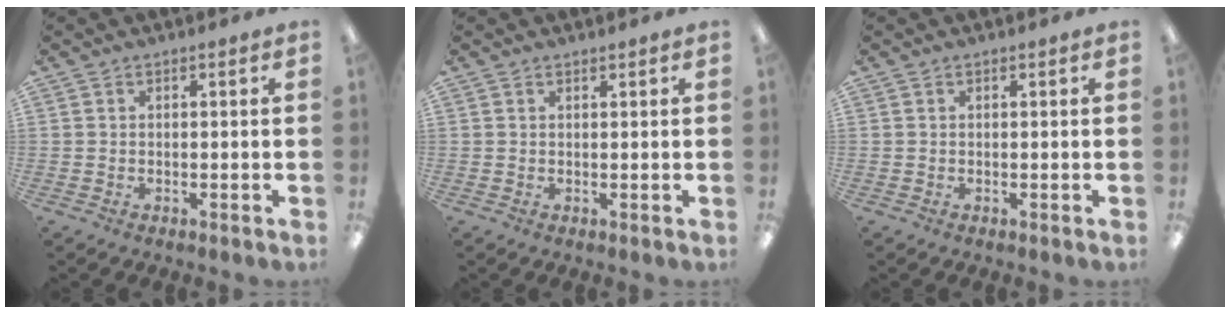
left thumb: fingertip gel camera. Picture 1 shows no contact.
{"total": 0.5, "force": [0.5, 0.1, 0.0], "torque": [-0.001, 0.000, 0.010]}
{"total": 0.0}